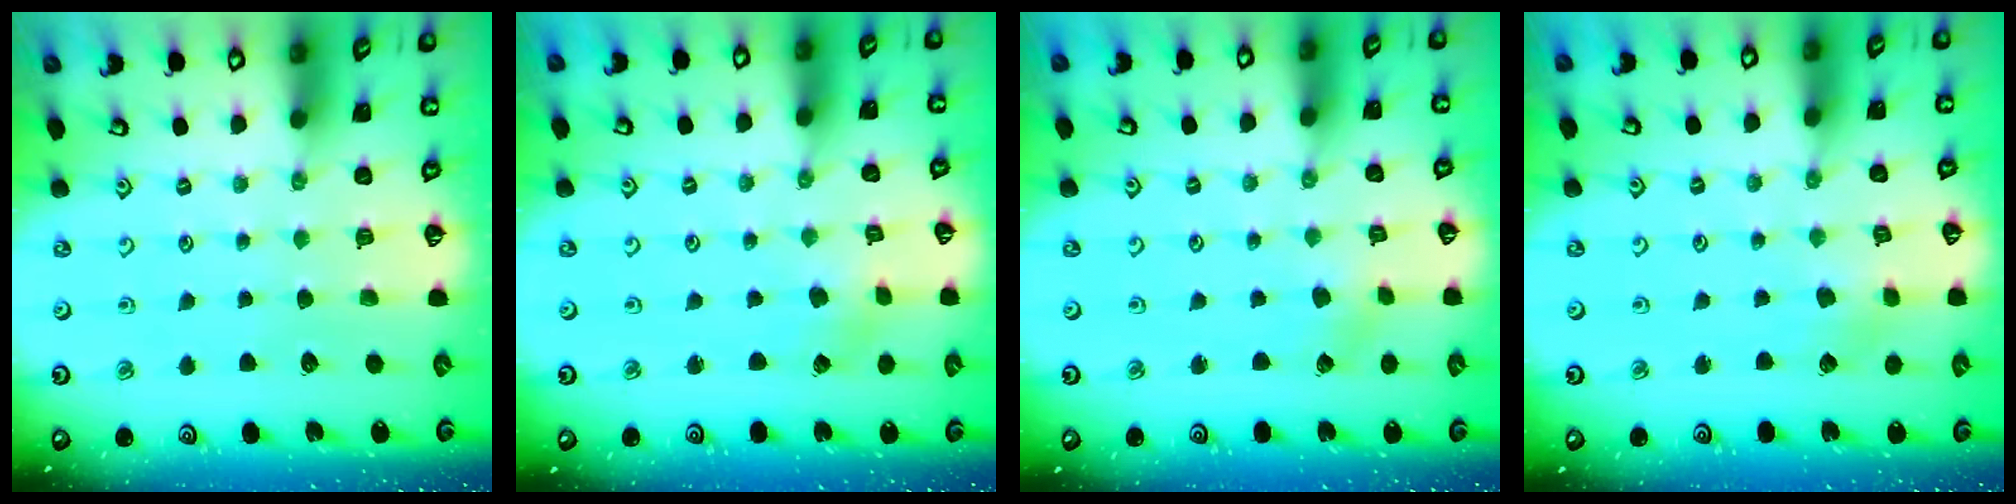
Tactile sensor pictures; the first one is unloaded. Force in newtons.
{"total": 0.0}
{"total": 1.4, "press": 1.4, "slide": 0.2}
{"total": 2.1, "press": 2.1, "slide": 0.3}